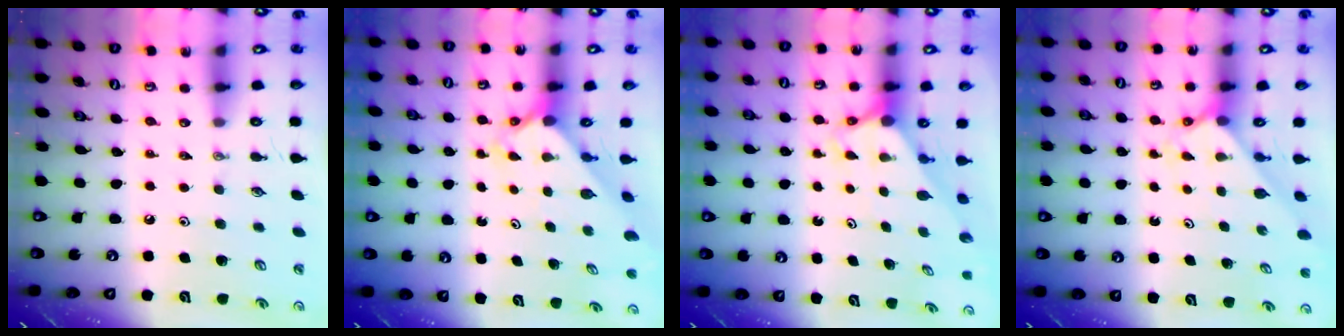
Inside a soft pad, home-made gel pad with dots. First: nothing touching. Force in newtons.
{"total": 2.4, "press": 2.4, "slide": 0.3}
{"total": 2.6, "press": 2.6, "slide": 0.0}
{"total": 2.3, "press": 2.3, "slide": 0.2}